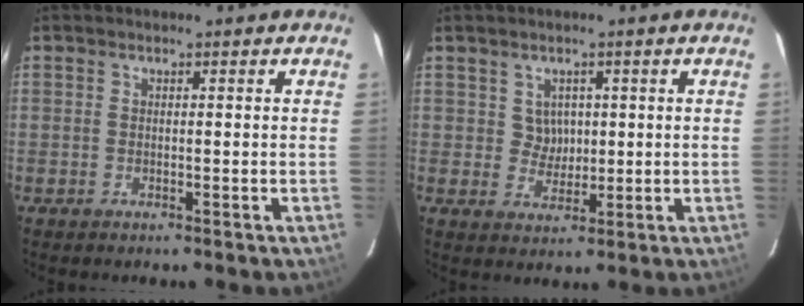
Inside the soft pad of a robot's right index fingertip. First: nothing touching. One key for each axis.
{"total": 3.5, "fx": 0.9, "fy": 3.3, "fz": 0.7, "tx": -0.008, "ty": 0.008, "tz": 0.017}